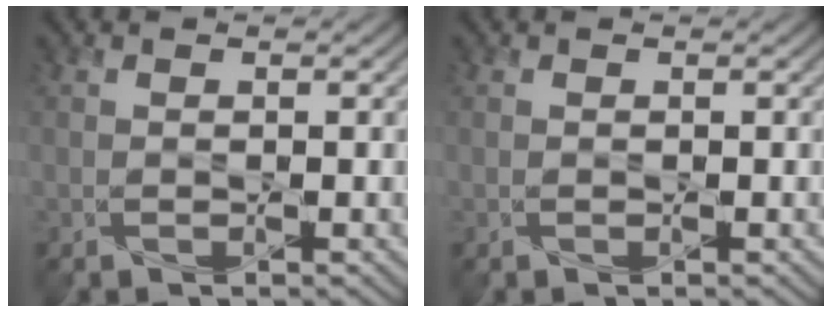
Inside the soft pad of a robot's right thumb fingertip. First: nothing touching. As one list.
[{"total": 0.0}]